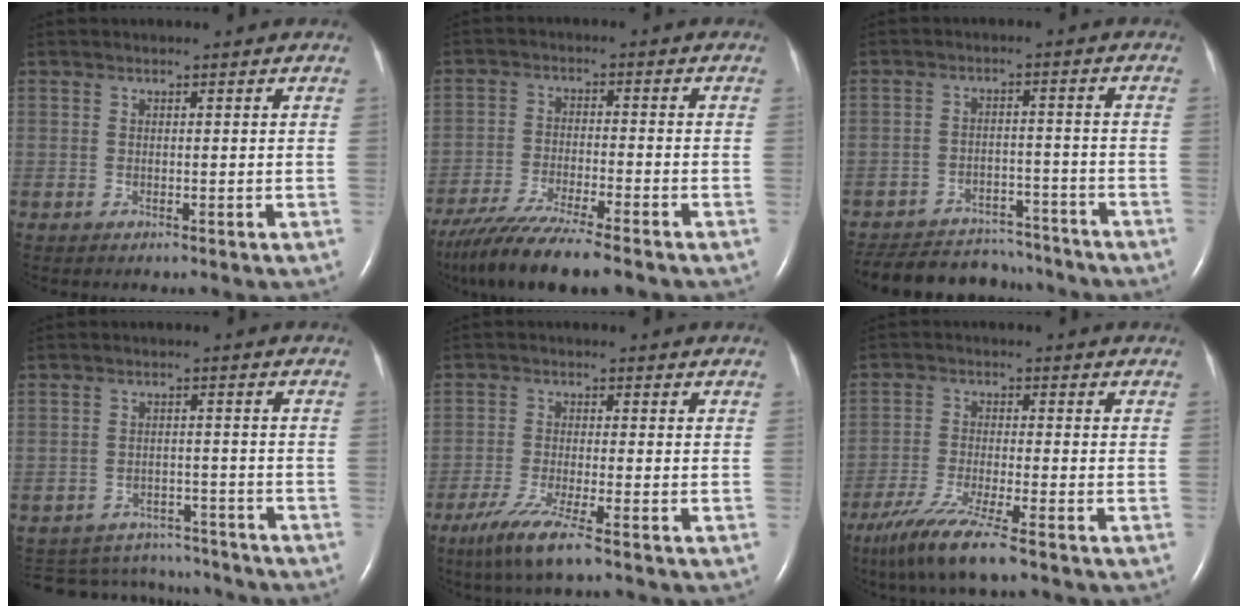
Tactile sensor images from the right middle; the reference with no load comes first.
{"total": 12.0, "force": [-9.9, 0.3, 6.8], "torque": [-0.119, -0.033, -0.163]}
{"total": 16.3, "force": [-14.9, 4.9, 4.2], "torque": [-0.093, 0.002, -0.206]}
{"total": 12.2, "force": [-11.6, 3.7, 1.2], "torque": [-0.033, 0.016, -0.152]}
{"total": 6.6, "force": [-4.4, 0.0, 5.0], "torque": [-0.105, -0.020, -0.082]}
{"total": 9.3, "force": [-6.7, -0.1, 6.5], "torque": [-0.126, -0.031, -0.120]}